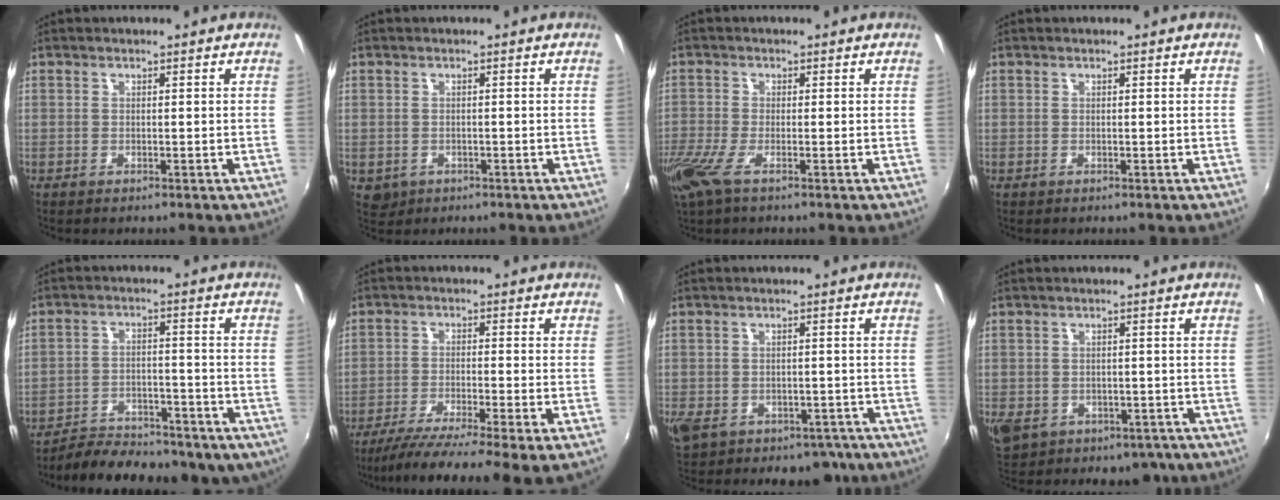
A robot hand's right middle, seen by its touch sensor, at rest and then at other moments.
{"total": 2.7, "force": [-0.8, 2.3, 1.1], "torque": [-0.023, -0.005, -0.007]}
{"total": 6.0, "force": [-3.4, 1.3, 4.8], "torque": [-0.115, -0.023, -0.069]}
{"total": 0.0}
{"total": 15.1, "force": [-11.9, 5.9, 7.1], "torque": [-0.145, -0.014, -0.163]}
{"total": 11.4, "force": [-9.3, -1.8, 6.4], "torque": [-0.124, -0.040, -0.149]}
{"total": 11.3, "force": [-6.0, 7.9, 5.3], "torque": [-0.136, -0.006, -0.068]}
{"total": 12.0, "force": [-5.1, 9.1, 5.9], "torque": [-0.154, -0.016, -0.059]}